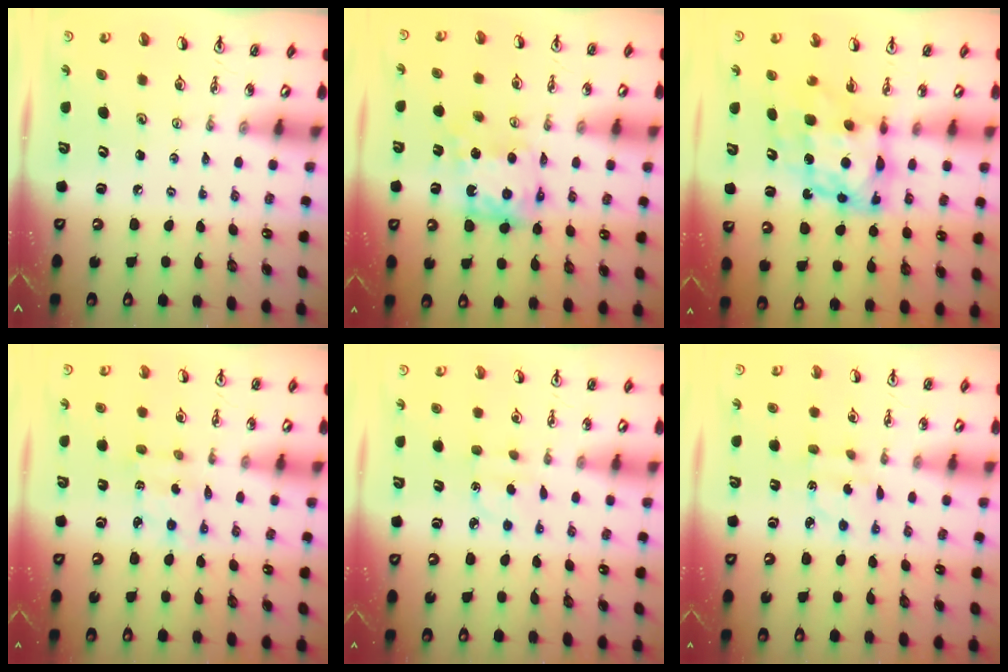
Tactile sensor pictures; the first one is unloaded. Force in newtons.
{"total": 9.3, "press": 9.3, "slide": 0.4}
{"total": 9.8, "press": 9.7, "slide": 1.2}
{"total": 2.2, "press": 2.1, "slide": 0.7}
{"total": 2.6, "press": 2.5, "slide": 0.7}
{"total": 2.4, "press": 2.3, "slide": 0.5}